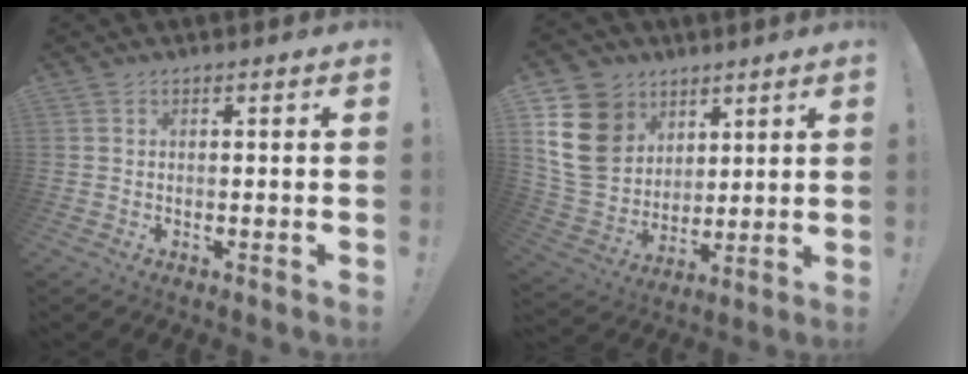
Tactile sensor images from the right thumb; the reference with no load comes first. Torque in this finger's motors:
{"motor_torque": [-0.02, 0.90, 0.68, 0.97, 0.04]}